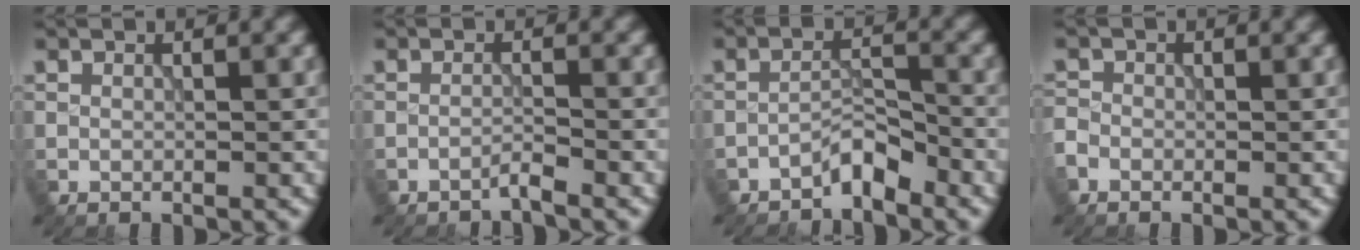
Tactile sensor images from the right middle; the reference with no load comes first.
{"total": 1.1, "force": [-1.0, -0.1, 0.5], "torque": [-0.005, 0.005, -0.026]}
{"total": 2.4, "force": [-2.1, 0.5, 1.0], "torque": [-0.015, 0.013, -0.041]}
{"total": 1.3, "force": [-0.8, 0.9, 0.3], "torque": [-0.004, 0.002, -0.023]}